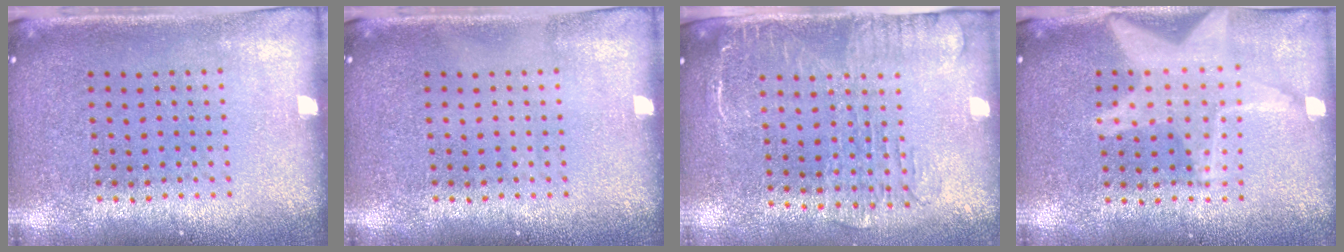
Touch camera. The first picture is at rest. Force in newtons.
{"total": 0.0}
{"total": 2.0, "press": 1.7, "slide": 1.0}
{"total": 3.0, "press": 3.0, "slide": 0.4}